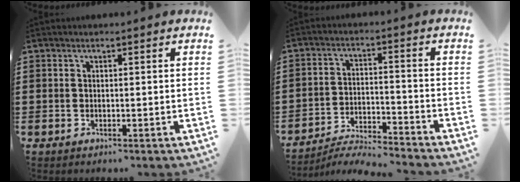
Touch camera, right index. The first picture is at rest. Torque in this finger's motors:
{"motor_torque": [1.18, 0.96, 0.01, 0.00]}